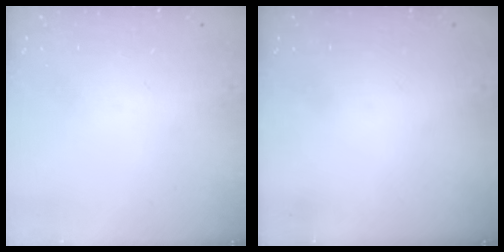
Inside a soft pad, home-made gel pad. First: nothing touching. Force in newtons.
{"total": 0.0}